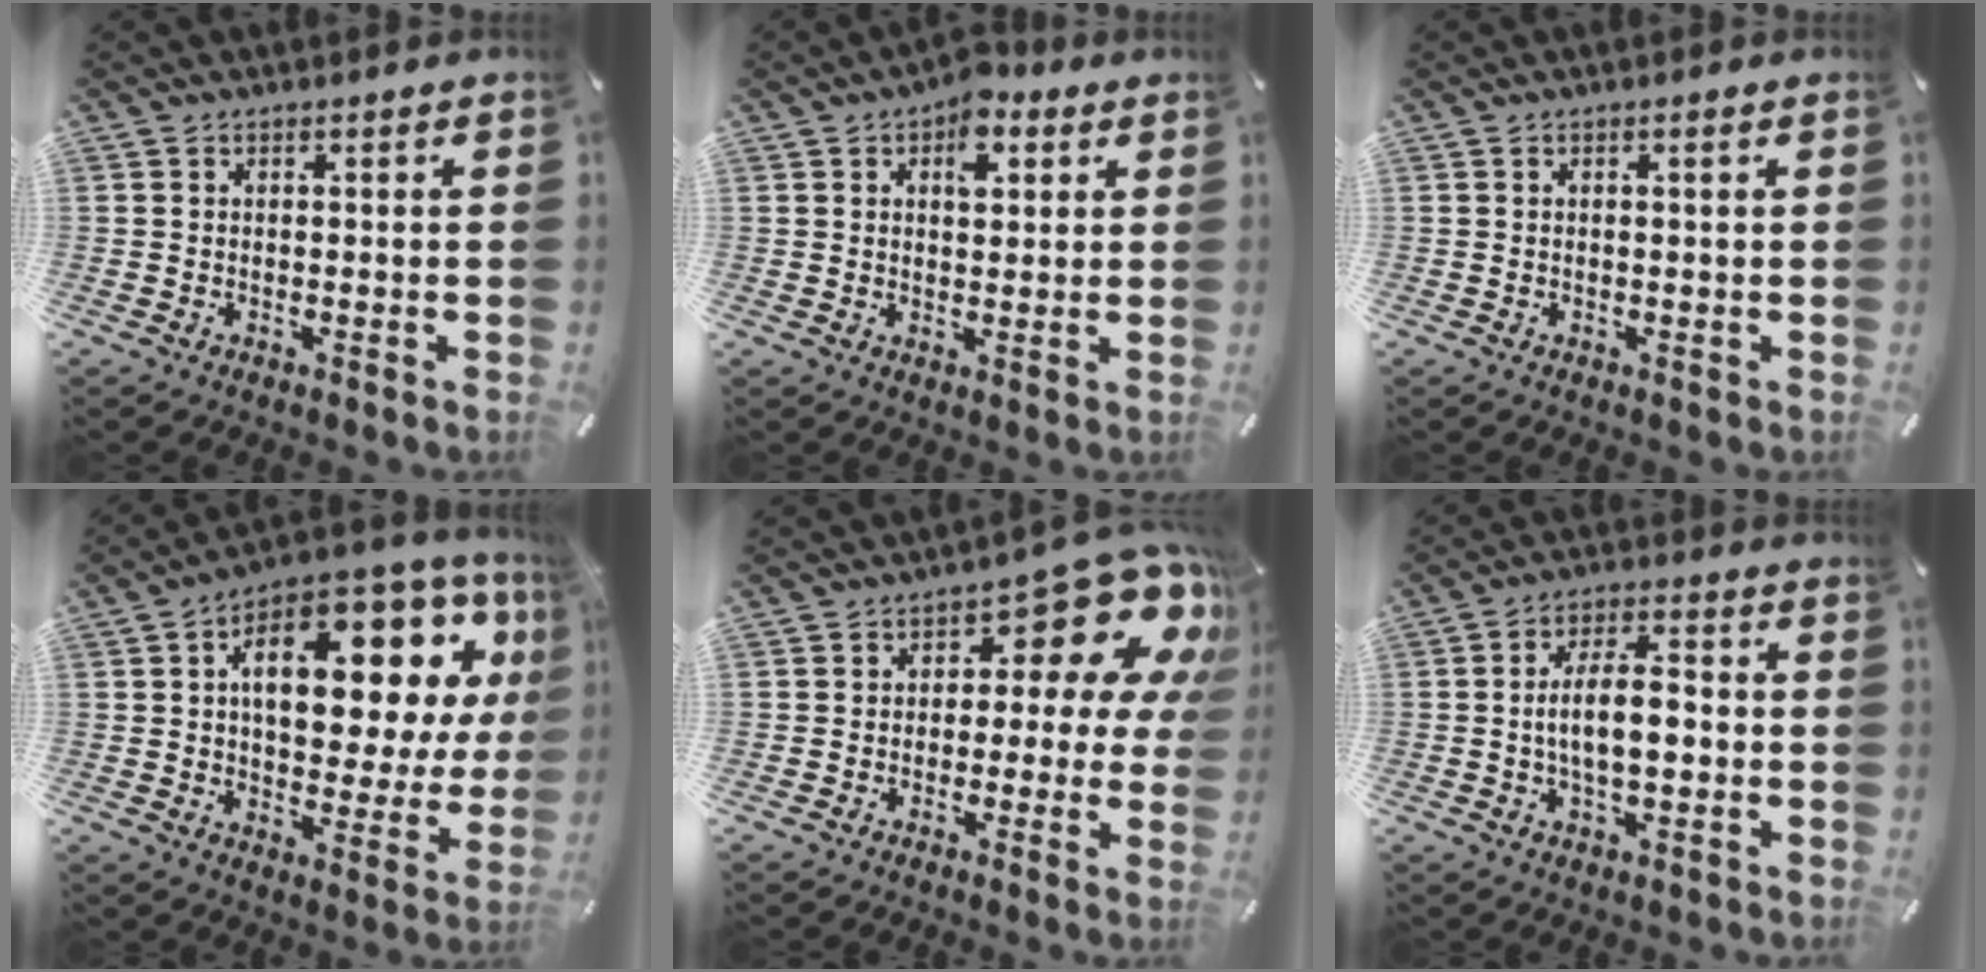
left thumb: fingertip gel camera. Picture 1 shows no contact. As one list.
[{"total": 6.3, "force": [2.7, 3.8, 4.3], "torque": [-0.044, -0.006, 0.040]}, {"total": 1.0, "force": [0.2, 0.0, 1.0], "torque": [-0.017, 0.000, 0.002]}, {"total": 20.4, "force": [7.3, 11.1, 15.5], "torque": [-0.205, -0.055, 0.112]}, {"total": 14.3, "force": [6.0, 6.9, 11.0], "torque": [-0.139, -0.045, 0.095]}, {"total": 8.8, "force": [-1.0, 4.0, 7.8], "torque": [-0.142, 0.012, -0.021]}]